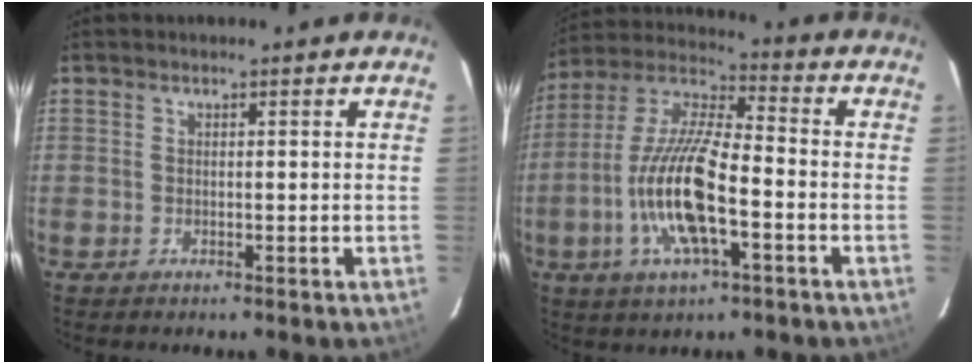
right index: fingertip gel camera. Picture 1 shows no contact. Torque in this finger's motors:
{"motor_torque": [2.14, 0.00, 1.05, 0.21]}